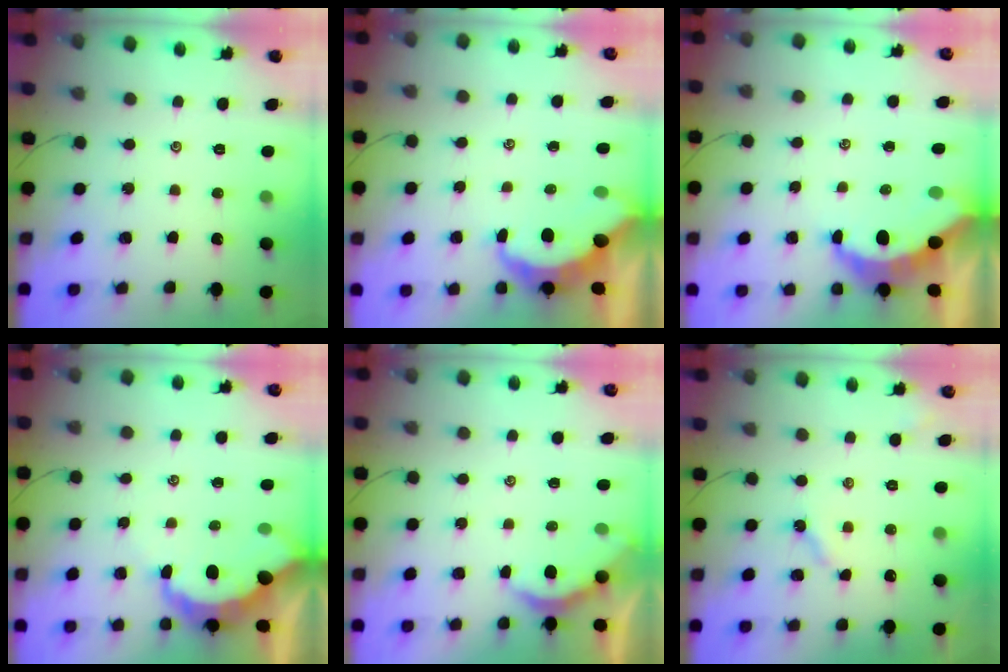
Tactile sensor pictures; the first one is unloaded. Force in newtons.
{"total": 7.8, "press": 7.7, "slide": 1.1}
{"total": 6.6, "press": 6.5, "slide": 0.9}
{"total": 6.5, "press": 6.4, "slide": 0.7}
{"total": 2.6, "press": 2.5, "slide": 0.2}
{"total": 2.9, "press": 2.9, "slide": 0.4}